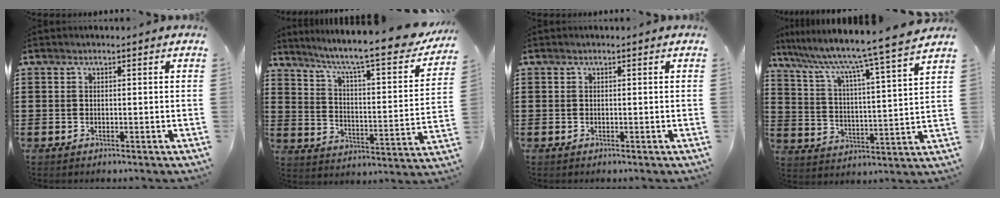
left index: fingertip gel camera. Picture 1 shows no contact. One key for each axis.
{"total": 8.7, "fx": 7.0, "fy": 0.2, "fz": 5.2, "tx": -0.113, "ty": -0.056, "tz": 0.107}
{"total": 0.0}
{"total": 6.9, "fx": 5.9, "fy": -1.4, "fz": 3.4, "tx": -0.091, "ty": -0.057, "tz": 0.085}